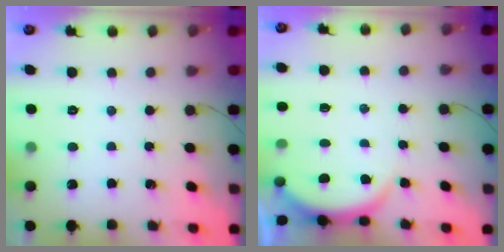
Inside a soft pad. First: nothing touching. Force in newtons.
{"total": 2.9, "press": 2.8, "slide": 0.6}